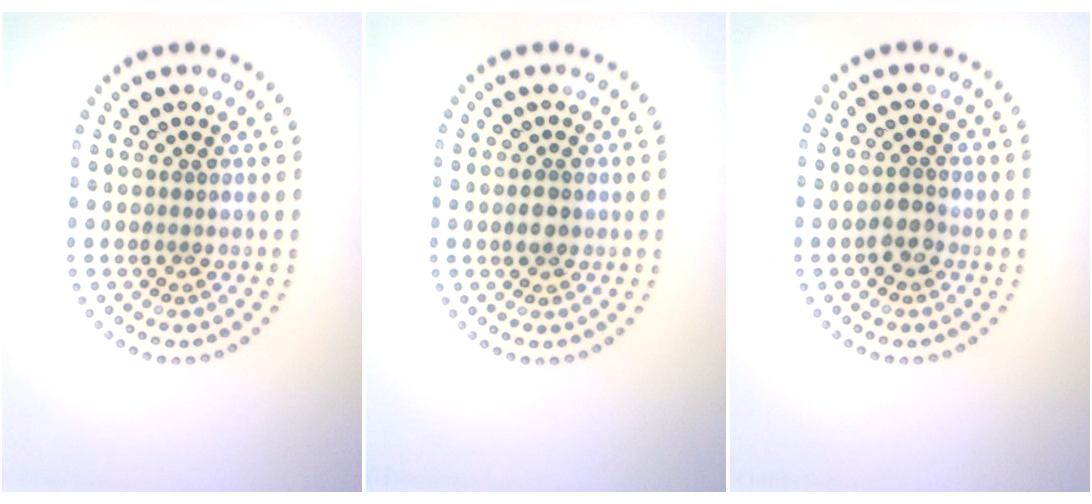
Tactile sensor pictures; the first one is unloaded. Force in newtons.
{"total": 1.7, "press": 1.7, "slide": 0.1}
{"total": 1.9, "press": 1.8, "slide": 0.7}